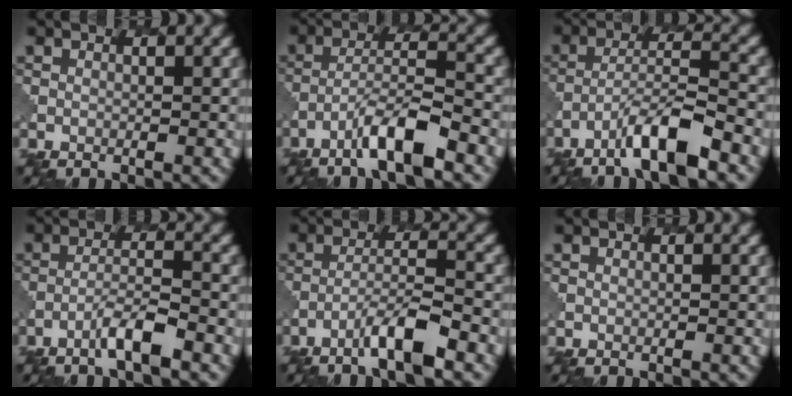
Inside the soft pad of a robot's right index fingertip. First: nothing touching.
{"total": 5.6, "force": [-3.6, 1.0, 4.2], "torque": [-0.071, 0.007, -0.064]}
{"total": 6.2, "force": [-4.0, 1.2, 4.6], "torque": [-0.078, 0.008, -0.070]}
{"total": 3.3, "force": [-2.1, 0.3, 2.6], "torque": [-0.049, 0.008, -0.046]}
{"total": 4.6, "force": [-2.9, 0.5, 3.5], "torque": [-0.059, 0.009, -0.055]}
{"total": 0.0}